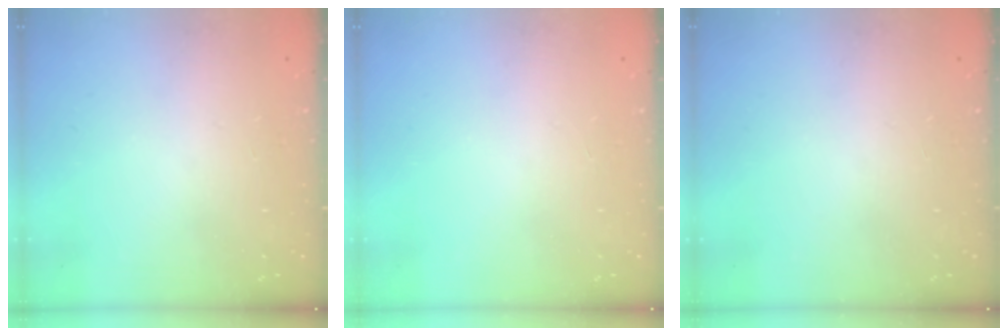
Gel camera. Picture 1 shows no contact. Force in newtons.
{"total": 0.0}
{"total": 0.0}